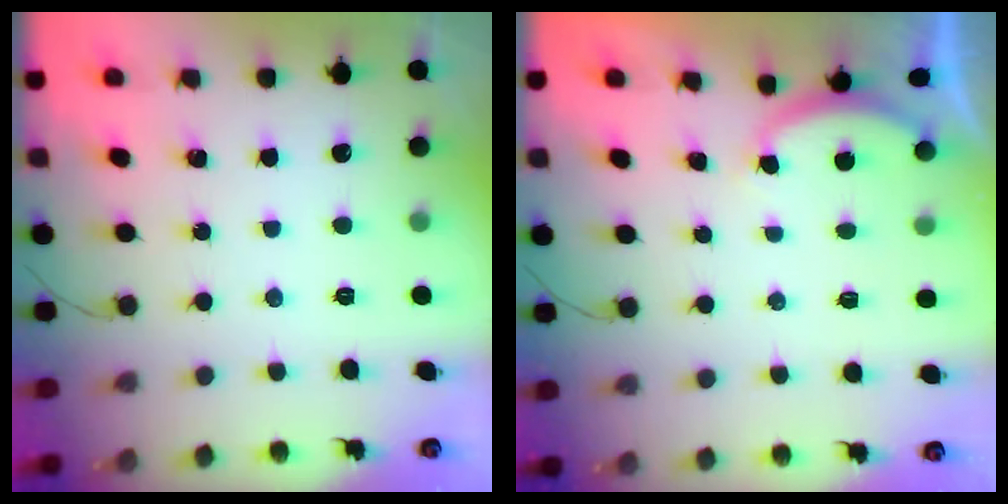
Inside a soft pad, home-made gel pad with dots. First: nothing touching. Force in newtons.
{"total": 2.9, "press": 2.8, "slide": 0.6}